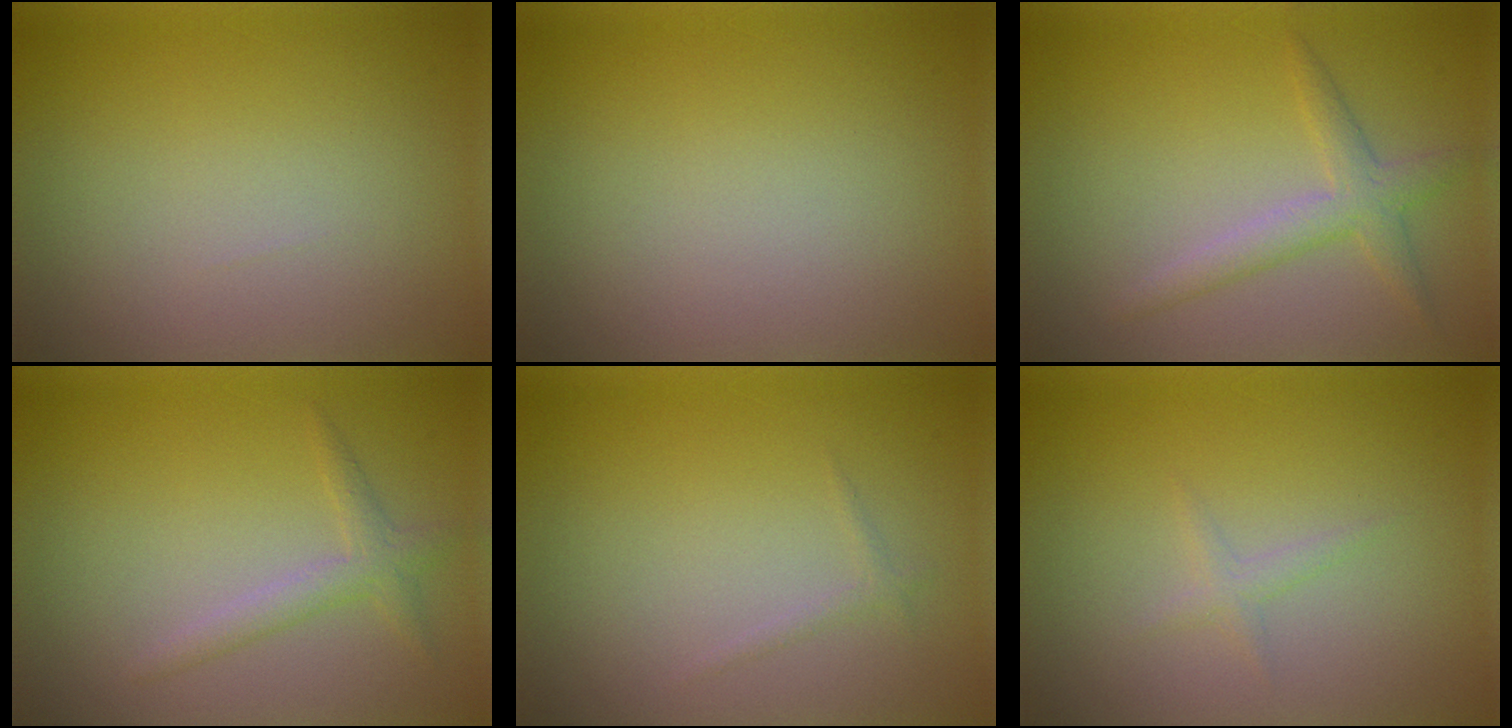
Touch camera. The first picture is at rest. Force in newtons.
{"total": 0.0}
{"total": 2.5, "press": 2.5, "slide": 0.1}
{"total": 1.9, "press": 1.9, "slide": 0.0}
{"total": 0.7, "press": 0.7, "slide": 0.0}
{"total": 0.5, "press": 0.5, "slide": 0.0}